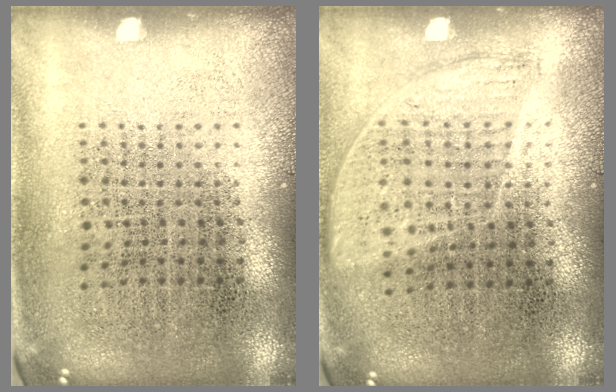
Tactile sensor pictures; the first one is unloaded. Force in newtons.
{"total": 0.9, "press": 0.7, "slide": 0.4}